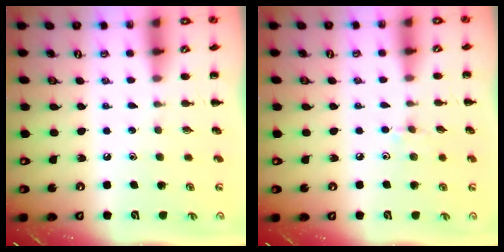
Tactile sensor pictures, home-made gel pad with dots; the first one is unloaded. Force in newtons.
{"total": 5.7, "press": 5.4, "slide": 1.8}